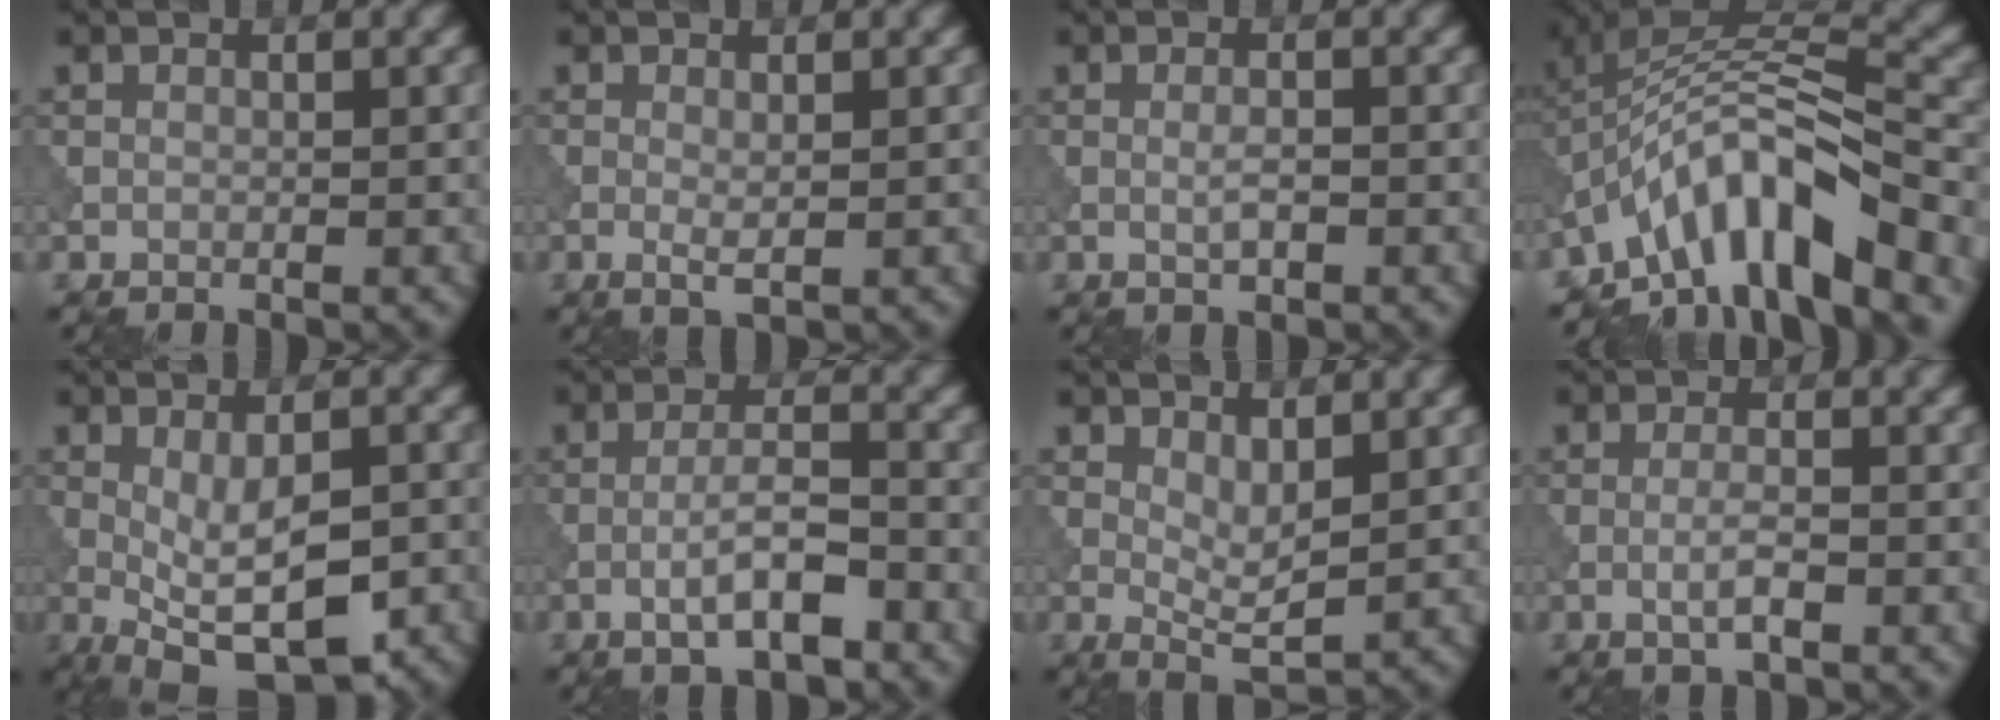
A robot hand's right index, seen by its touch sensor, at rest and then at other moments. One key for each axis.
{"total": 1.3, "fx": 0.0, "fy": 0.3, "fz": 1.2, "tx": -0.023, "ty": -0.003, "tz": -0.001}
{"total": 1.4, "fx": -0.3, "fy": 0.4, "fz": 1.3, "tx": -0.028, "ty": -0.001, "tz": -0.007}
{"total": 10.2, "fx": -6.3, "fy": 3.0, "fz": 7.4, "tx": -0.110, "ty": 0.012, "tz": -0.122}
{"total": 8.3, "fx": -2.6, "fy": 3.2, "fz": 7.2, "tx": -0.126, "ty": -0.018, "tz": -0.030}
{"total": 4.6, "fx": -1.9, "fy": 1.1, "fz": 4.0, "tx": -0.070, "ty": 0.005, "tz": -0.037}
{"total": 2.7, "fx": 1.0, "fy": 1.0, "fz": 2.4, "tx": -0.046, "ty": -0.008, "tz": 0.020}
{"total": 2.2, "fx": -0.8, "fy": 0.4, "fz": 2.0, "tx": -0.039, "ty": 0.003, "tz": -0.019}